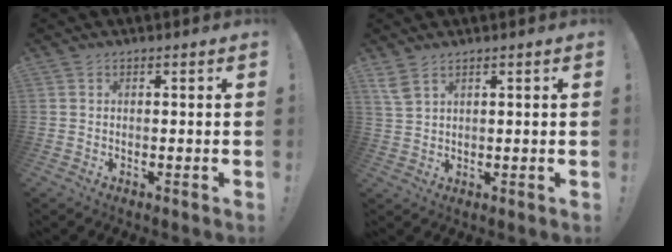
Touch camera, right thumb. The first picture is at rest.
{"total": 4.3, "force": [2.9, 1.5, 2.8], "torque": [-0.057, -0.012, 0.055]}